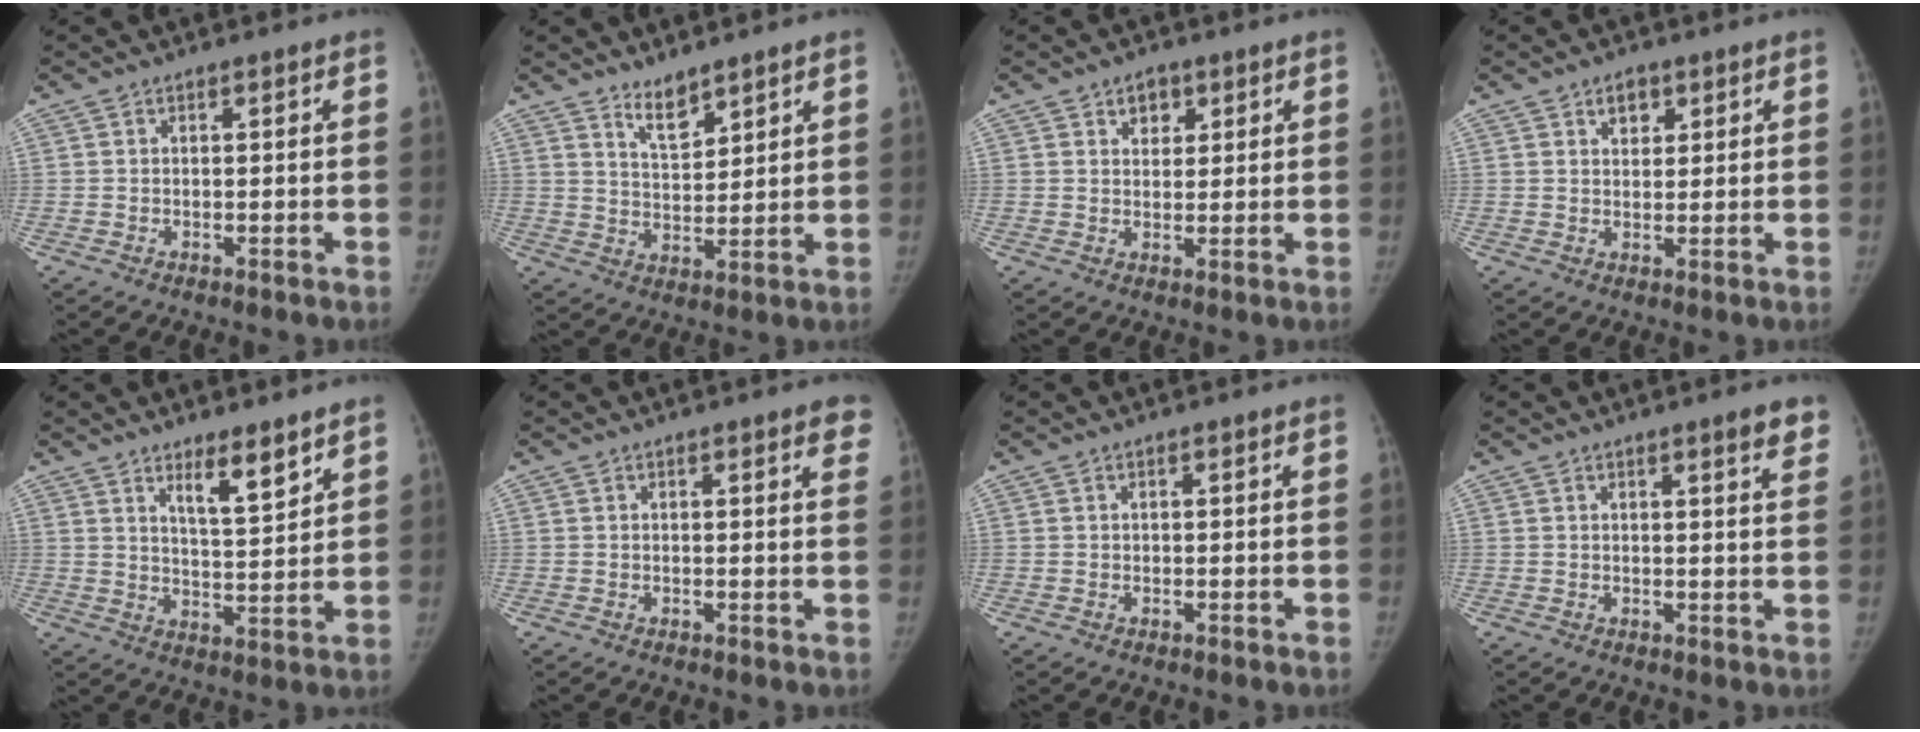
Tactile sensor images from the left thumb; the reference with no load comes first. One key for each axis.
{"total": 5.0, "fx": 4.1, "fy": 1.7, "fz": 2.2, "tx": -0.023, "ty": -0.039, "tz": 0.078}
{"total": 3.6, "fx": 1.9, "fy": 2.6, "fz": 1.5, "tx": 0.001, "ty": -0.008, "tz": 0.027}
{"total": 3.3, "fx": 1.8, "fy": 2.3, "fz": 1.6, "tx": -0.004, "ty": -0.009, "tz": 0.028}
{"total": 7.1, "fx": 4.9, "fy": 1.6, "fz": 4.9, "tx": -0.069, "ty": -0.043, "tz": 0.083}
{"total": 3.6, "fx": 2.3, "fy": 1.0, "fz": 2.6, "tx": -0.012, "ty": -0.003, "tz": 0.019}
{"total": 0.0}
{"total": 3.9, "fx": 2.6, "fy": 0.6, "fz": 2.9, "tx": -0.026, "ty": -0.013, "tz": 0.032}